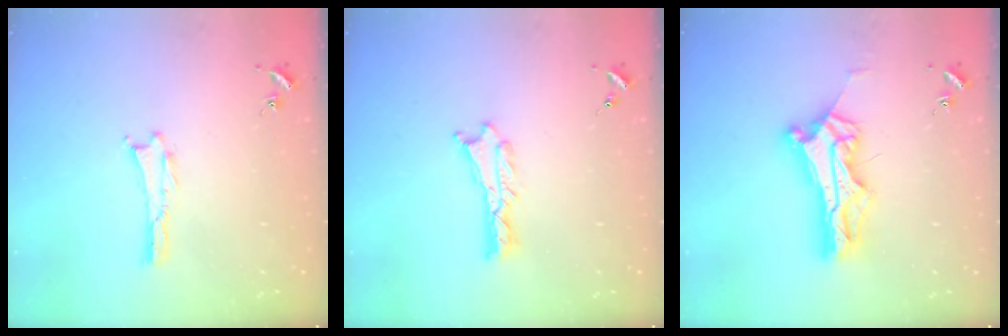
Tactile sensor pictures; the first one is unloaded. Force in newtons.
{"total": 0.7, "press": 0.7, "slide": 0.1}
{"total": 9.9, "press": 9.9, "slide": 0.8}